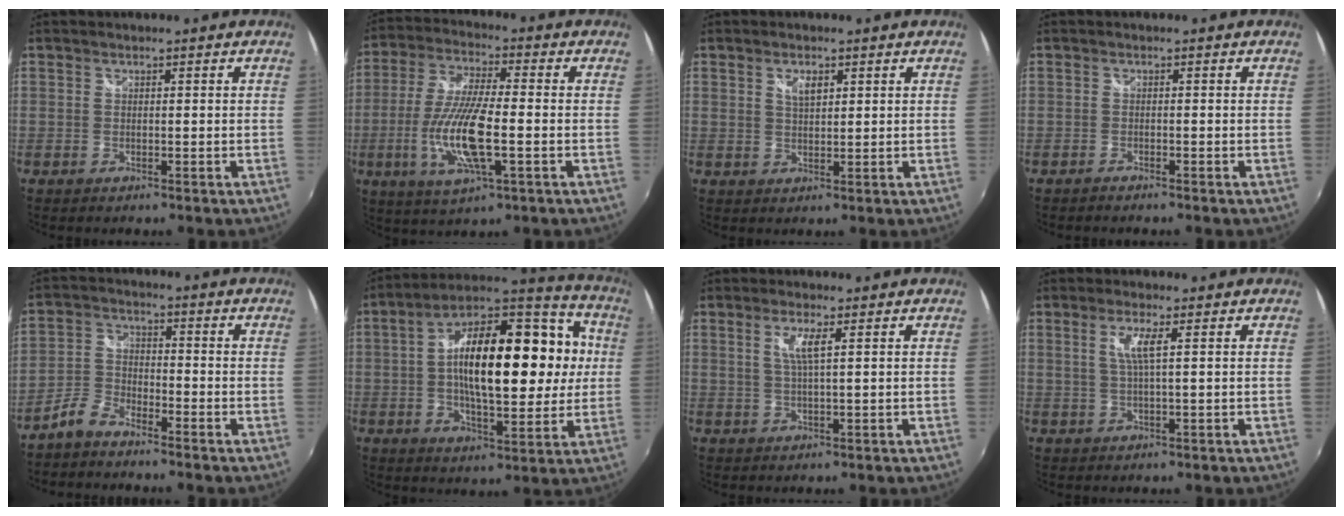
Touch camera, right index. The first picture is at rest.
{"total": 14.2, "force": [-3.1, 3.5, 13.4], "torque": [-0.273, -0.012, -0.061]}
{"total": 3.2, "force": [1.6, 1.6, 2.3], "torque": [-0.038, 0.001, 0.027]}
{"total": 1.1, "force": [-1.0, 0.1, 0.3], "torque": [-0.011, -0.004, -0.019]}
{"total": 5.0, "force": [-4.1, 2.0, 2.1], "torque": [-0.050, 0.012, -0.086]}
{"total": 24.3, "force": [1.3, 11.2, 21.6], "torque": [-0.376, 0.041, 0.016]}
{"total": 3.6, "force": [1.4, 0.1, 3.3], "torque": [-0.066, -0.003, 0.026]}
{"total": 3.7, "force": [1.2, -0.1, 3.5], "torque": [-0.071, -0.003, 0.024]}